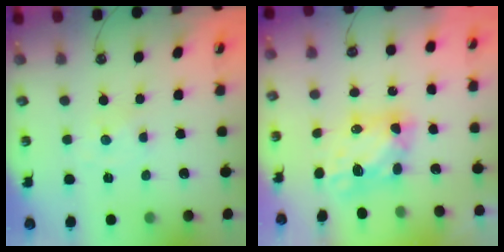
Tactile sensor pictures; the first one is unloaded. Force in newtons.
{"total": 7.0, "press": 6.9, "slide": 0.8}